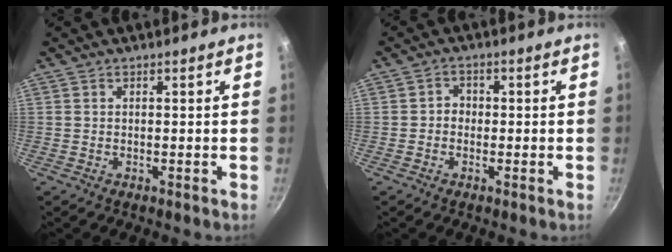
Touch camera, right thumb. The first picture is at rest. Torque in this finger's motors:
{"motor_torque": [-0.35, 0.17, 0.02, -0.01, 0.00]}